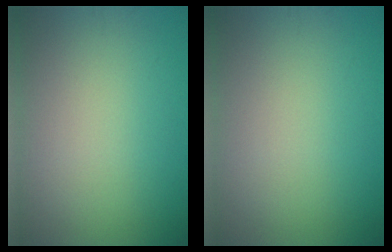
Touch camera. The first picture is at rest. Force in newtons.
{"total": 0.0}